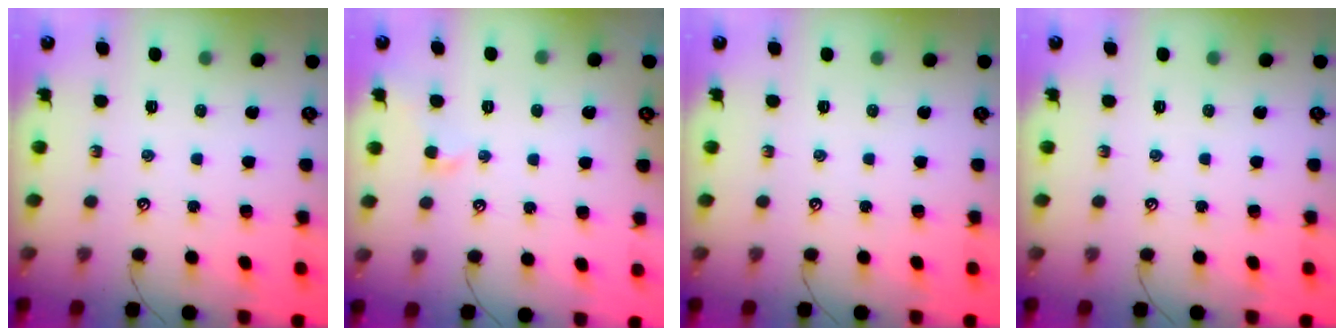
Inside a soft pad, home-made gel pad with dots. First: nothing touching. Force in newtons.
{"total": 0.8, "press": 0.7, "slide": 0.5}
{"total": 0.0}
{"total": 0.0}